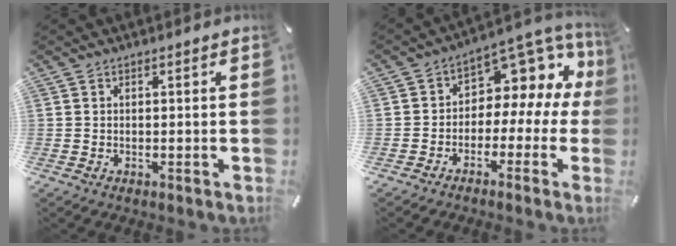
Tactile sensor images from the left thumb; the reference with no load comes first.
{"total": 8.9, "force": [2.7, 6.7, 5.2], "torque": [-0.071, -0.028, 0.048]}